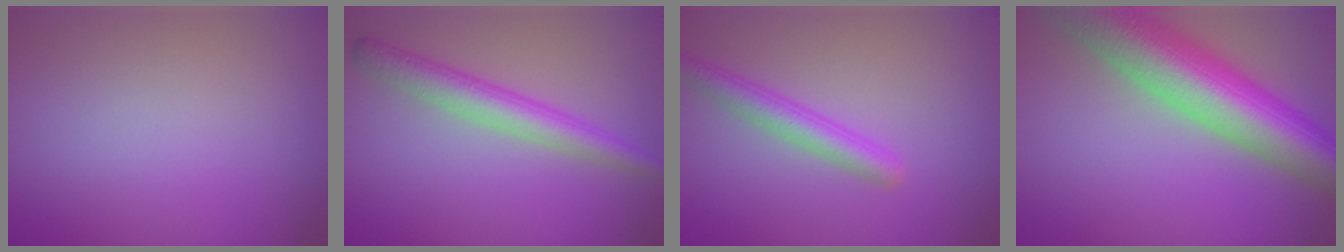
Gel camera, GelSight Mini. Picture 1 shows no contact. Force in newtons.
{"total": 3.8, "press": 3.8, "slide": 0.3}
{"total": 2.9, "press": 2.9, "slide": 0.1}
{"total": 12.0, "press": 12.0, "slide": 0.8}